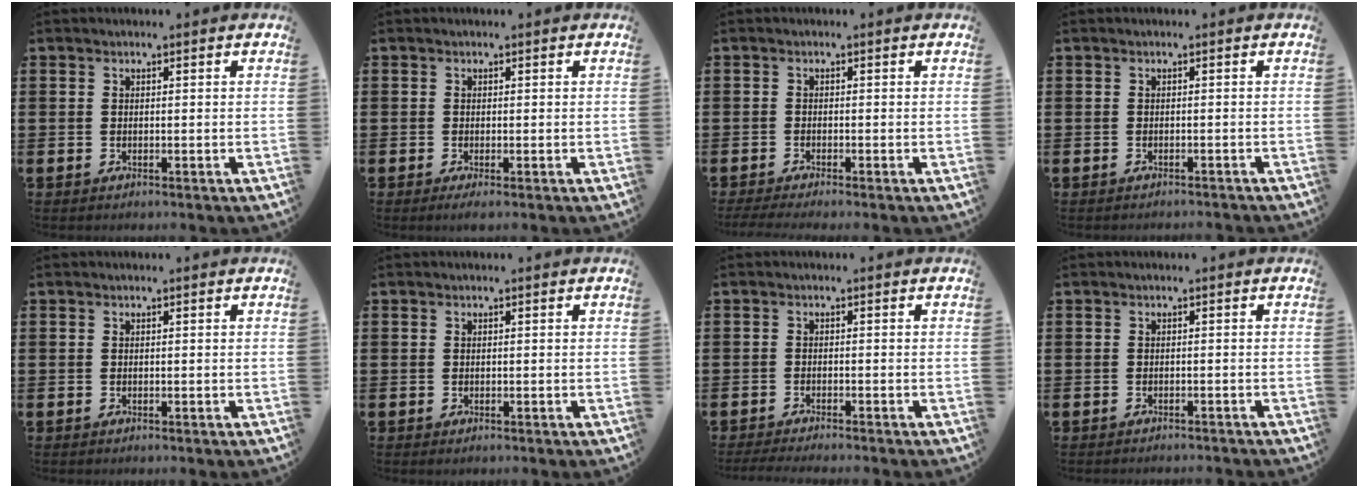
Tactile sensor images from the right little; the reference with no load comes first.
{"total": 0.8, "force": [-0.2, 0.1, 0.7], "torque": [-0.012, -0.002, -0.004]}
{"total": 0.9, "force": [-0.7, 0.0, 0.6], "torque": [-0.009, -0.001, -0.014]}
{"total": 0.5, "force": [-0.5, -0.1, 0.0], "torque": [0.000, -0.001, -0.011]}
{"total": 0.0}
{"total": 0.0}
{"total": 0.8, "force": [-0.6, -0.1, 0.5], "torque": [-0.006, -0.002, -0.011]}
{"total": 0.0}